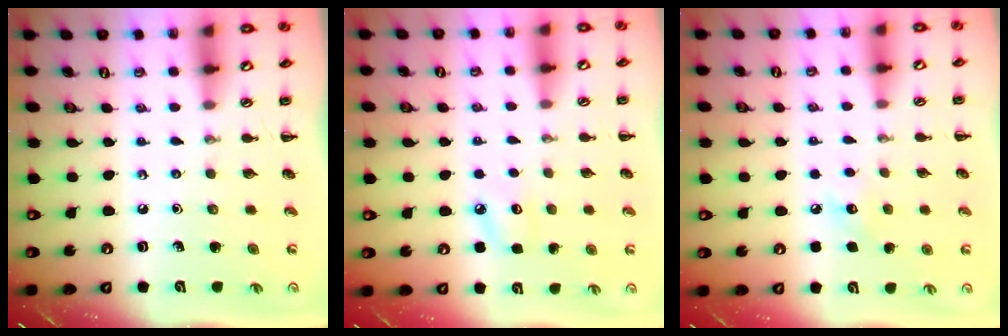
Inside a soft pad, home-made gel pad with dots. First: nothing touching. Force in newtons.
{"total": 6.8, "press": 6.5, "slide": 2.0}
{"total": 6.4, "press": 6.1, "slide": 1.7}